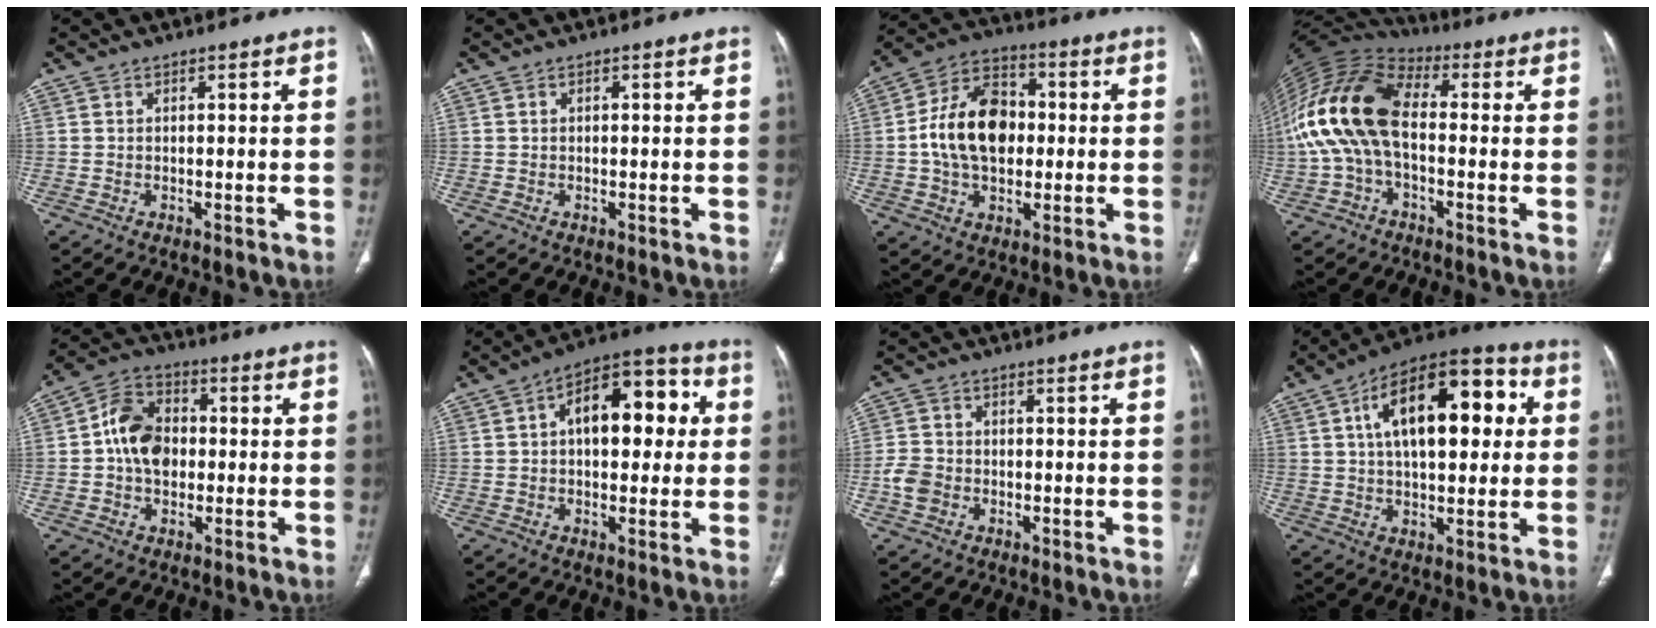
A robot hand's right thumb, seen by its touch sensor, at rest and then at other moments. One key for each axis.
{"total": 0.0}
{"total": 16.9, "fx": 0.5, "fy": 11.6, "fz": 12.3, "tx": -0.193, "ty": 0.024, "tz": 0.004}
{"total": 18.1, "fx": -0.5, "fy": 10.4, "fz": 14.8, "tx": -0.306, "ty": 0.036, "tz": -0.016}
{"total": 10.4, "fx": 0.0, "fy": 7.7, "fz": 7.1, "tx": -0.104, "ty": 0.023, "tz": -0.009}
{"total": 15.3, "fx": 2.7, "fy": 8.4, "fz": 12.4, "tx": -0.141, "ty": 0.031, "tz": 0.033}
{"total": 4.4, "fx": -1.3, "fy": 3.7, "fz": 2.2, "tx": -0.034, "ty": 0.012, "tz": -0.028}
{"total": 20.8, "fx": 4.9, "fy": 10.3, "fz": 17.4, "tx": -0.237, "ty": 0.021, "tz": 0.066}